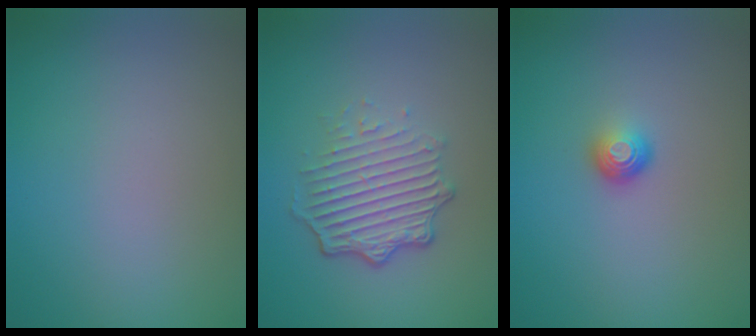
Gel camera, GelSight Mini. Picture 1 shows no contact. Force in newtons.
{"total": 5.3, "press": 3.6, "slide": 3.9}
{"total": 1.4, "press": 1.1, "slide": 1.0}